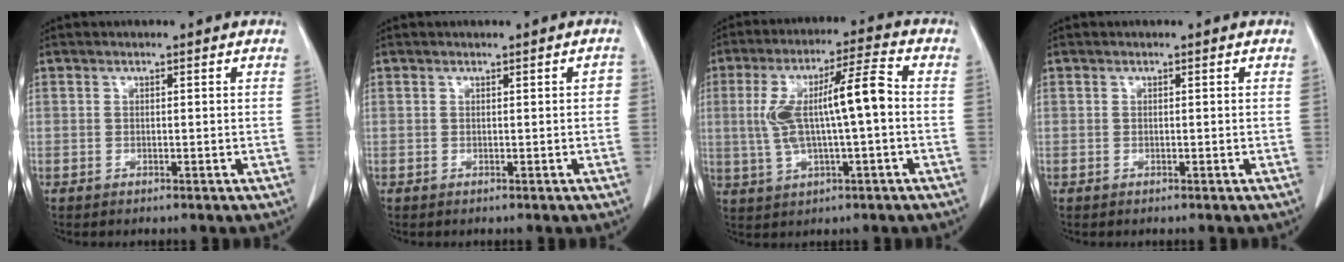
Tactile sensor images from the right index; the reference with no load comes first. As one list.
[{"total": 0.7, "force": [0.1, 0.3, 0.7], "torque": [-0.001, 0.003, 0.001]}, {"total": 11.4, "force": [0.3, 2.0, 11.2], "torque": [-0.218, 0.027, 0.008]}, {"total": 0.0}]